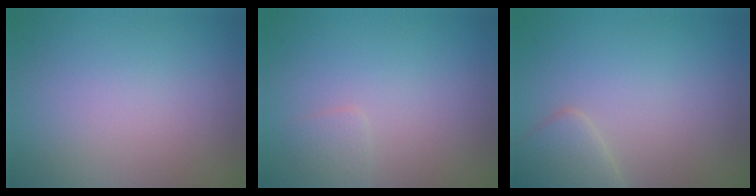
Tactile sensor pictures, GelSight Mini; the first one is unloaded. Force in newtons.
{"total": 1.0, "press": 1.0, "slide": 0.0}
{"total": 2.6, "press": 2.6, "slide": 0.1}